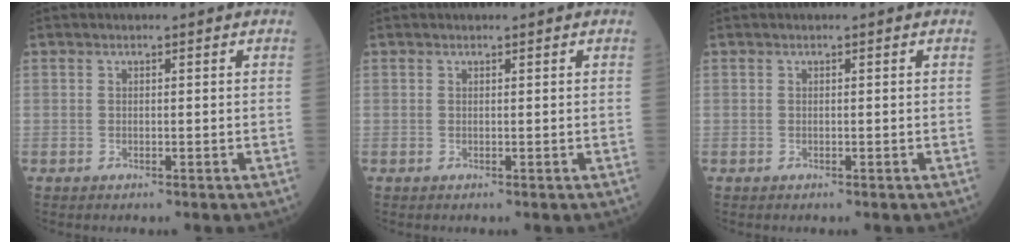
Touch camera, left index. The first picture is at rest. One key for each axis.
{"total": 0.0}
{"total": 0.0}